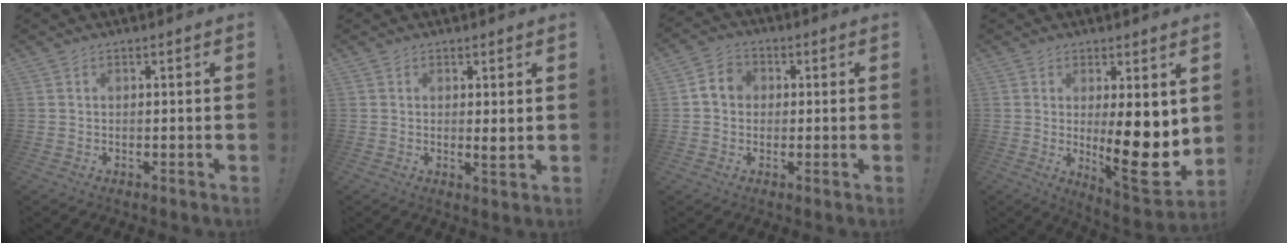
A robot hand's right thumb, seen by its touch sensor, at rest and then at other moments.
{"total": 2.4, "force": [0.7, 0.2, 2.2], "torque": [-0.018, -0.015, 0.008]}
{"total": 5.8, "force": [0.4, 5.0, 2.9], "torque": [-0.041, 0.015, 0.009]}
{"total": 14.7, "force": [0.4, 3.5, 14.2], "torque": [-0.184, -0.037, 0.018]}